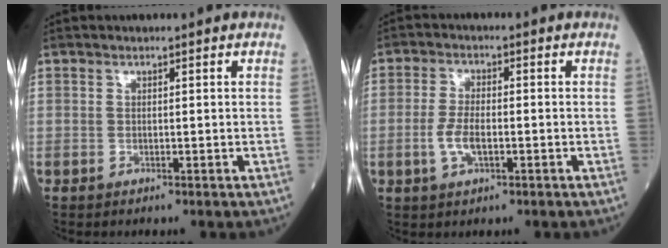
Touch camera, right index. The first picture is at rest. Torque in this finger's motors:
{"motor_torque": [0.65, -0.23, 0.39, 0.04]}